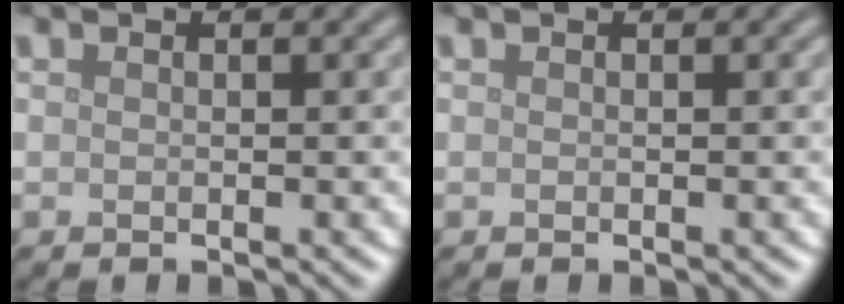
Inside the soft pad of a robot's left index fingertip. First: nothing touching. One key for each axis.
{"total": 0.0}